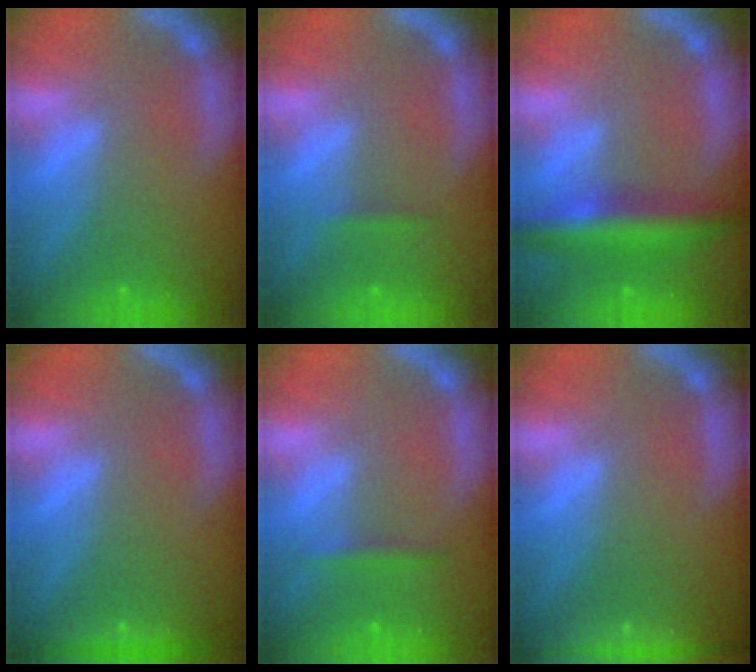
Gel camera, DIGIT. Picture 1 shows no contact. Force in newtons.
{"total": 0.9}
{"total": 5.9}
{"total": 1.9}
{"total": 1.4}
{"total": 7.4}